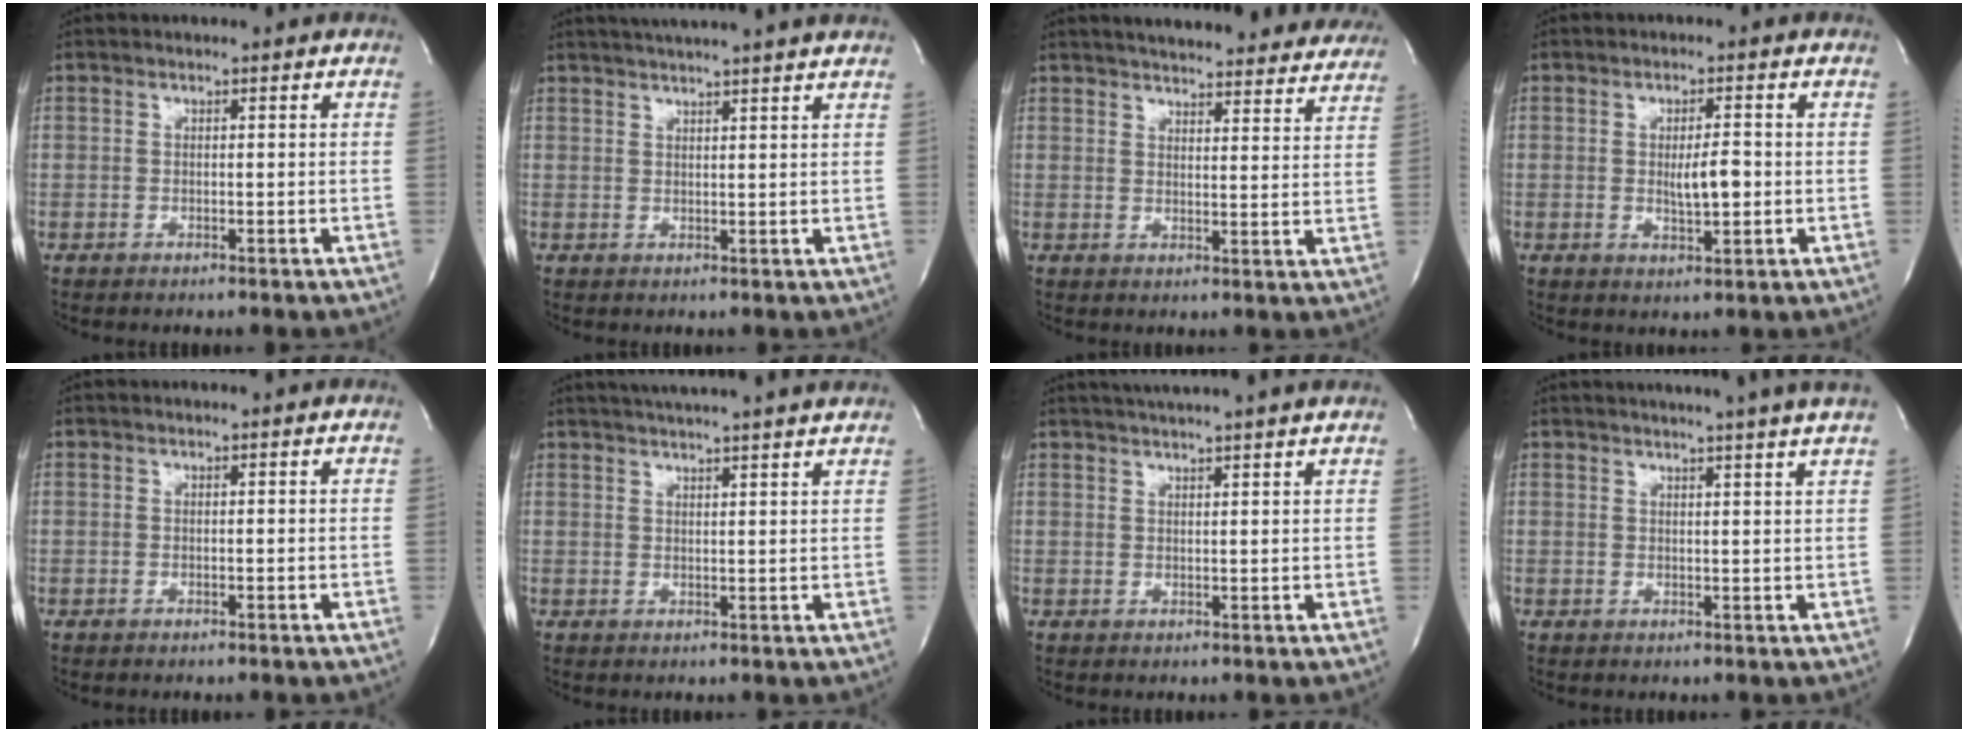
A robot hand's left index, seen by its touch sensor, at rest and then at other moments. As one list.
[{"total": 10.6, "force": [9.5, -0.6, 4.8], "torque": [-0.081, 0.024, 0.118]}, {"total": 26.1, "force": [24.1, 5.1, 8.8], "torque": [-0.132, -0.031, 0.285]}, {"total": 4.2, "force": [-0.2, 1.1, 4.0], "torque": [-0.067, -0.003, 0.000]}, {"total": 0.0}, {"total": 14.0, "force": [12.6, -0.3, 6.0], "torque": [-0.107, 0.015, 0.163]}, {"total": 9.8, "force": [8.8, -0.7, 4.4], "torque": [-0.075, 0.025, 0.111]}, {"total": 10.3, "force": [9.1, -1.5, 4.7], "torque": [-0.068, -0.010, 0.094]}]